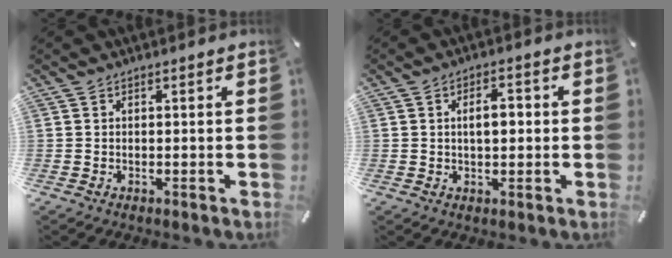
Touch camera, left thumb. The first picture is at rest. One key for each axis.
{"total": 4.8, "fx": 0.4, "fy": 2.6, "fz": 4.0, "tx": -0.063, "ty": 0.003, "tz": 0.000}